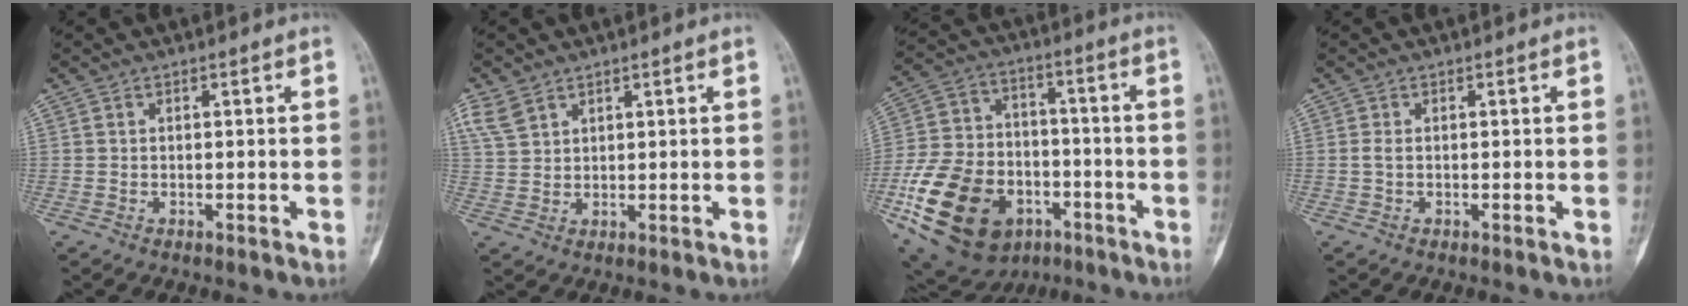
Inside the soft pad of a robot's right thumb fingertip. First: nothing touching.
{"total": 4.2, "force": [2.9, 2.6, 1.6], "torque": [-0.030, -0.005, 0.068]}
{"total": 23.9, "force": [-9.2, 16.5, 14.6], "torque": [-0.273, 0.043, -0.146]}
{"total": 0.9, "force": [0.0, 0.4, 0.8], "torque": [-0.021, -0.002, -0.001]}